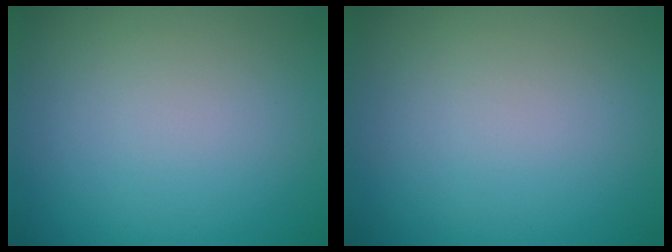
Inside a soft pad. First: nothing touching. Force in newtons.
{"total": 0.0}